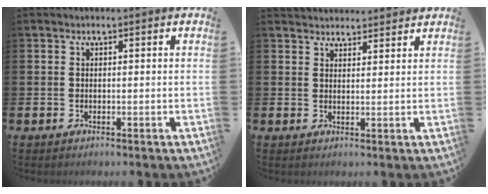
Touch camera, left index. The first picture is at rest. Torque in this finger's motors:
{"motor_torque": [-0.78, -0.51, -0.02, 0.00]}